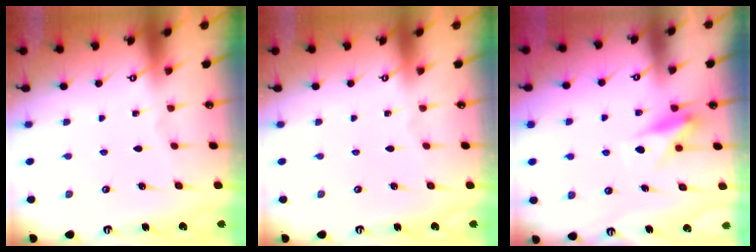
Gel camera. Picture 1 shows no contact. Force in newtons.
{"total": 0.0}
{"total": 9.5, "press": 9.5, "slide": 0.4}